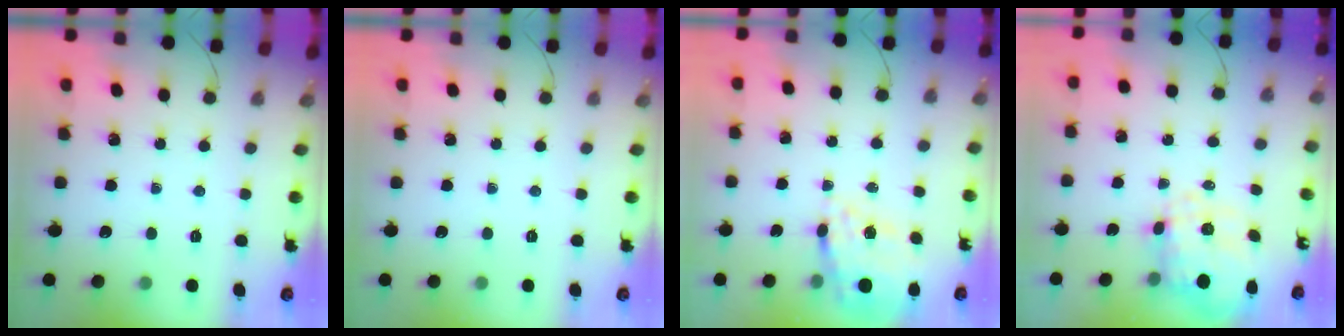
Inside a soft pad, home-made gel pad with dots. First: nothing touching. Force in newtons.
{"total": 0.0}
{"total": 17.0, "press": 16.7, "slide": 3.4}
{"total": 3.8, "press": 3.0, "slide": 2.3}